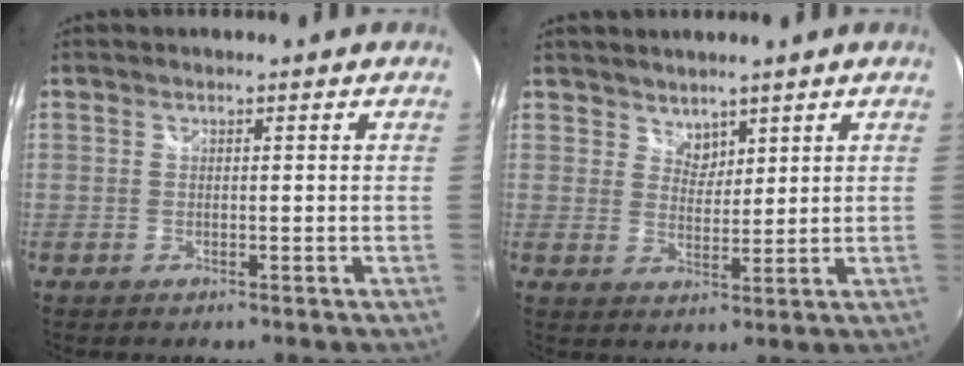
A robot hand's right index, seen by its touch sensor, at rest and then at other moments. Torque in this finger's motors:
{"motor_torque": [-0.23, 0.04, -0.05, 0.00]}